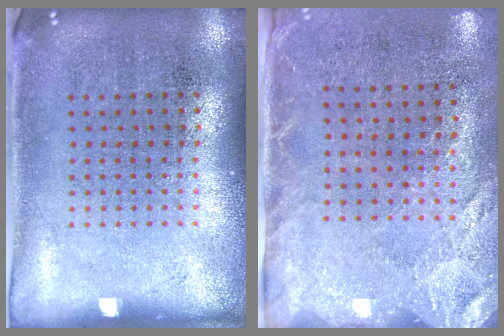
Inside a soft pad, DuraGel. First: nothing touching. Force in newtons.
{"total": 2.6, "press": 2.0, "slide": 1.6}